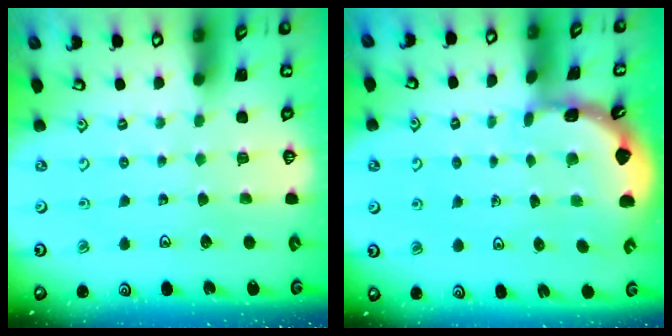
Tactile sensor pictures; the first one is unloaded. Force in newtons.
{"total": 1.7, "press": 1.6, "slide": 0.1}